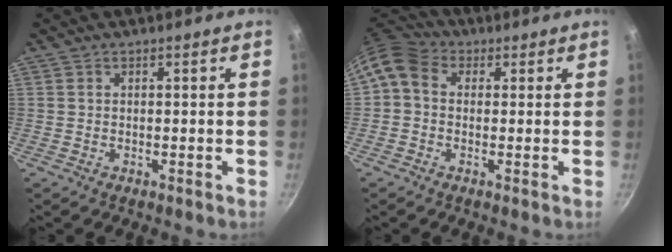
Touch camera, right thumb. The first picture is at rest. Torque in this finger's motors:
{"motor_torque": [0.27, 1.81, 0.61, -0.63, 0.24]}